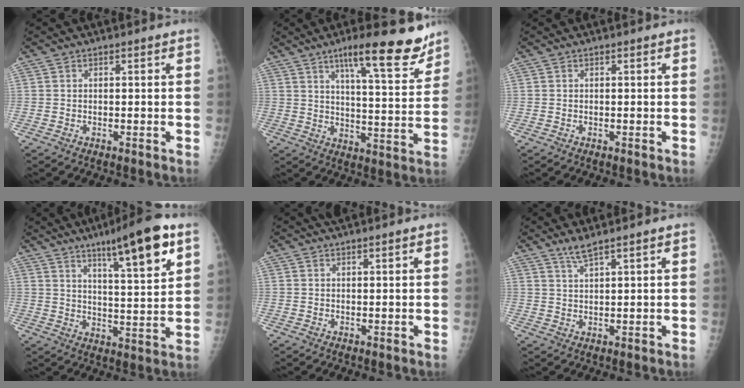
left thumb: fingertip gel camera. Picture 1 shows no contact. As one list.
[{"total": 15.9, "force": [11.0, 3.3, 11.1], "torque": [-0.127, -0.062, 0.165]}, {"total": 0.0}, {"total": 14.8, "force": [8.3, 2.4, 12.0], "torque": [-0.171, -0.039, 0.129]}, {"total": 2.5, "force": [2.0, 0.3, 1.3], "torque": [-0.014, 0.010, 0.033]}, {"total": 2.7, "force": [2.2, -0.3, 1.6], "torque": [-0.037, -0.011, 0.048]}]